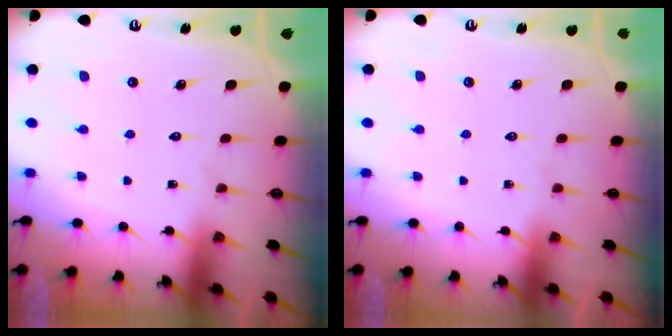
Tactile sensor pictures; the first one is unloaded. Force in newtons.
{"total": 0.0}